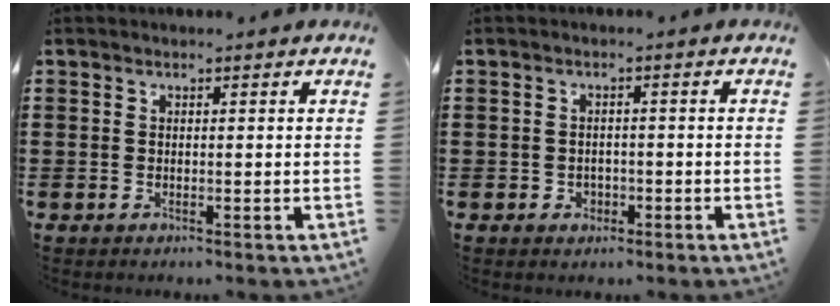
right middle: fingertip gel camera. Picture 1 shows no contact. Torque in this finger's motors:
{"motor_torque": [0.48, -0.27, -0.01, 0.00]}